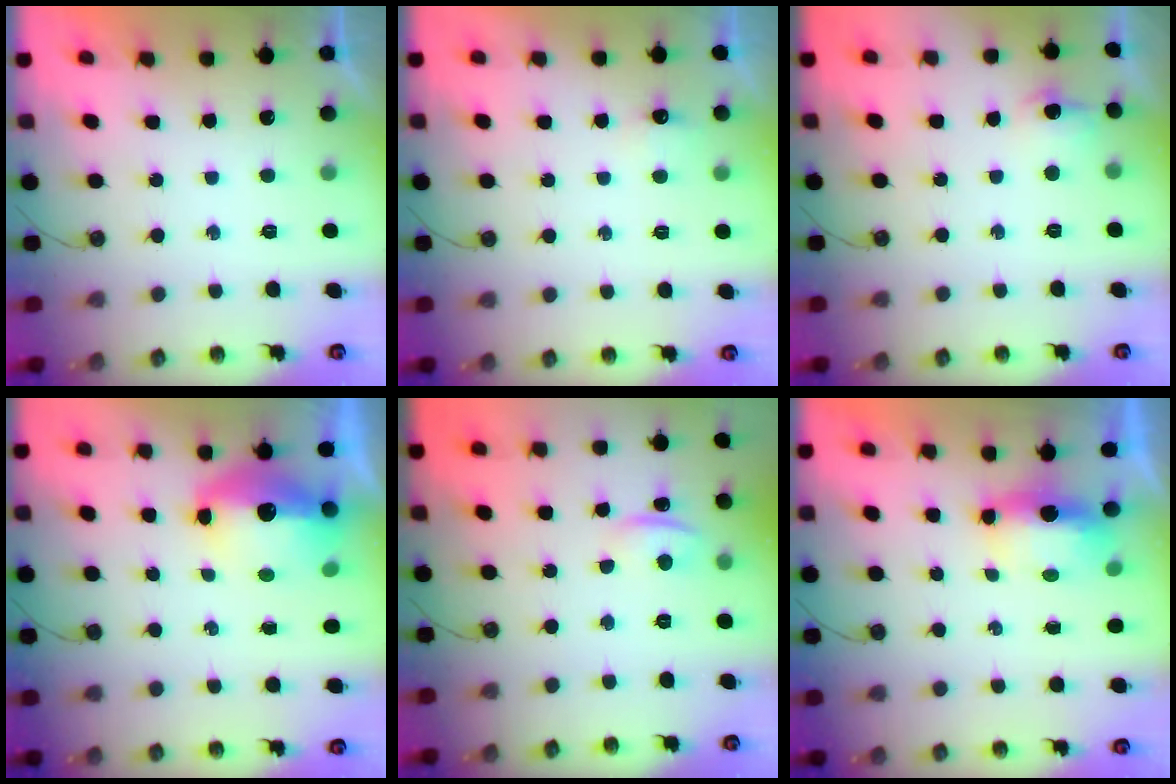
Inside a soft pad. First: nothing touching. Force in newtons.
{"total": 3.9, "press": 3.9, "slide": 0.7}
{"total": 6.8, "press": 6.7, "slide": 0.7}
{"total": 12.5, "press": 12.5, "slide": 1.4}
{"total": 1.6, "press": 1.2, "slide": 1.0}
{"total": 5.9, "press": 5.8, "slide": 1.2}